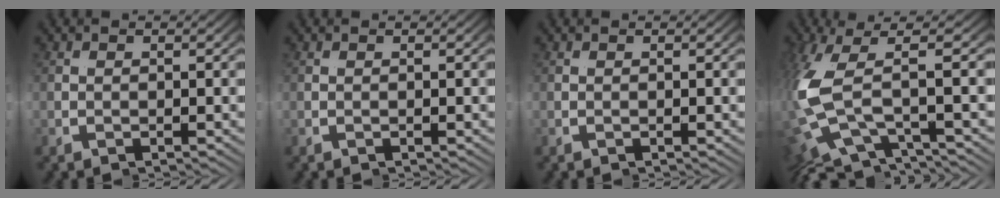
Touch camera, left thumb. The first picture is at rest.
{"total": 0.0}
{"total": 0.0}
{"total": 4.2, "force": [-1.7, -0.8, 3.8], "torque": [-0.136, 0.000, -0.012]}